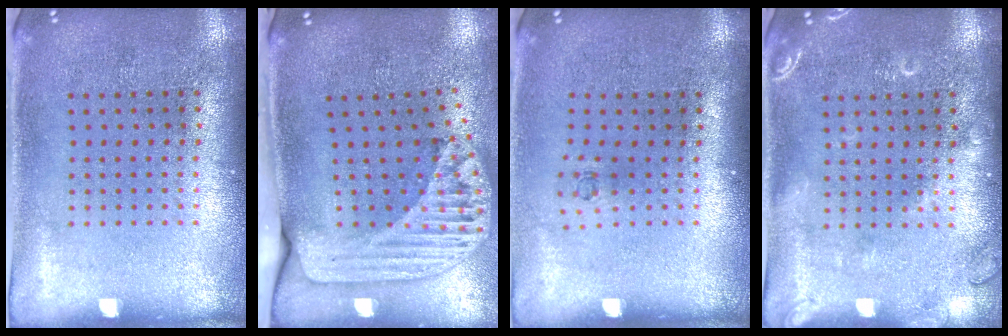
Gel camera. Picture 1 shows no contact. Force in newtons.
{"total": 2.4, "press": 1.7, "slide": 1.7}
{"total": 0.6, "press": 0.2, "slide": 0.5}
{"total": 2.0, "press": 2.0, "slide": 0.3}